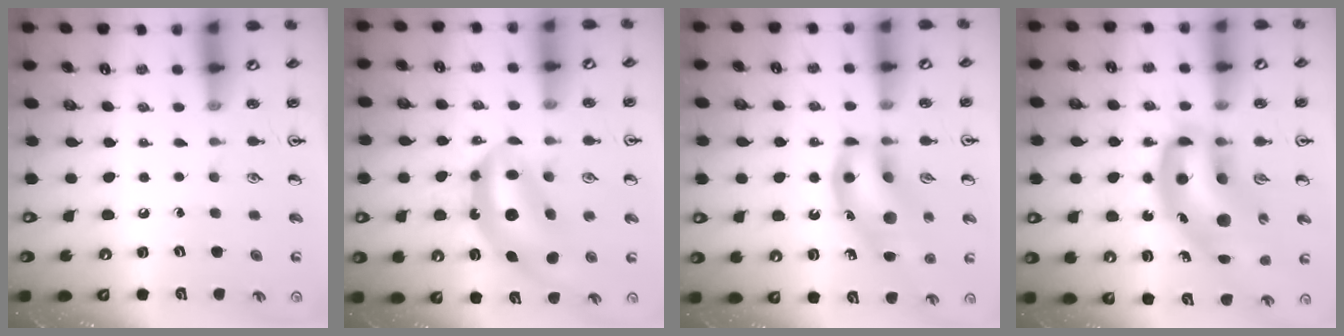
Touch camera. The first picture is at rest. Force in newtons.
{"total": 10.9, "press": 10.4, "slide": 3.2}
{"total": 16.0, "press": 15.8, "slide": 2.5}
{"total": 18.7, "press": 18.0, "slide": 5.3}